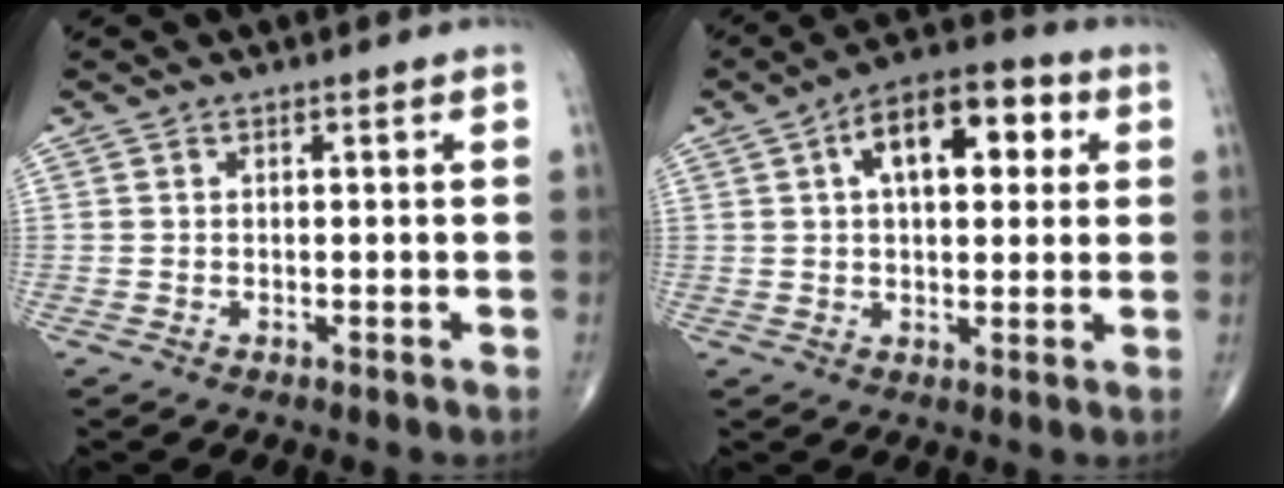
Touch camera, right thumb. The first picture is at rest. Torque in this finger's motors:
{"motor_torque": [0.60, 3.15, 1.39, 0.36, 0.13]}